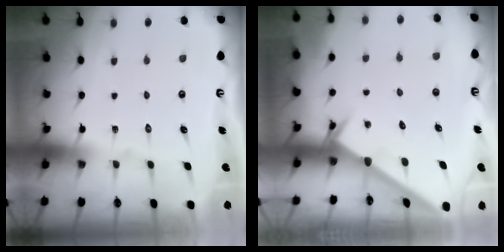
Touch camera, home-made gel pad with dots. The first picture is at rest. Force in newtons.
{"total": 2.2, "press": 2.2, "slide": 0.2}